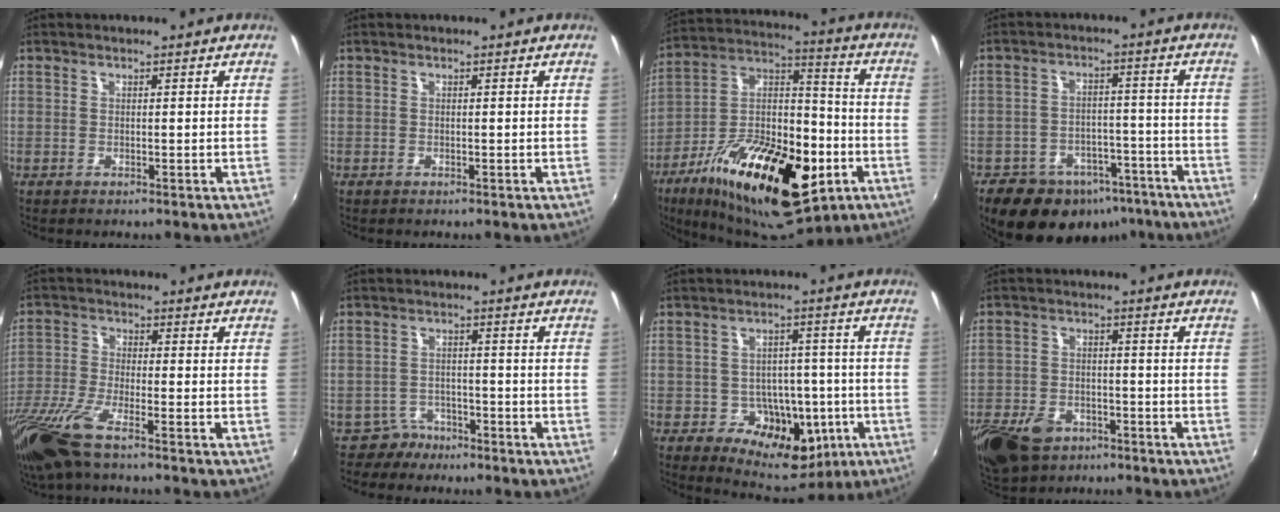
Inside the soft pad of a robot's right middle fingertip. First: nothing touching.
{"total": 0.0}
{"total": 29.7, "force": [-13.6, 13.4, 22.8], "torque": [-0.400, -0.023, -0.211]}
{"total": 17.6, "force": [-12.1, 10.5, 7.3], "torque": [-0.158, 0.013, -0.151]}
{"total": 11.5, "force": [-8.3, 1.8, 7.9], "torque": [-0.182, -0.039, -0.165]}
{"total": 3.8, "force": [-3.1, 2.3, -0.2], "torque": [-0.002, 0.010, -0.053]}
{"total": 12.6, "force": [-4.4, 9.6, 7.0], "torque": [-0.112, 0.006, -0.045]}
{"total": 12.9, "force": [-7.8, 8.0, 6.4], "torque": [-0.171, -0.016, -0.138]}